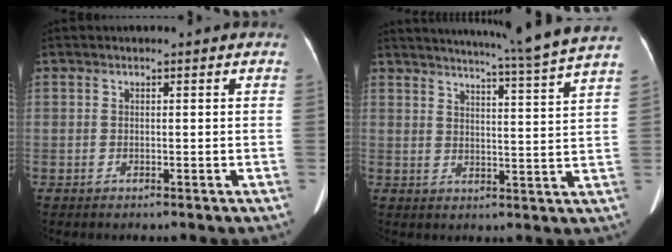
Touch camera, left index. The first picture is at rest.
{"total": 15.8, "force": [14.1, -2.6, 6.7], "torque": [-0.112, -0.049, 0.170]}